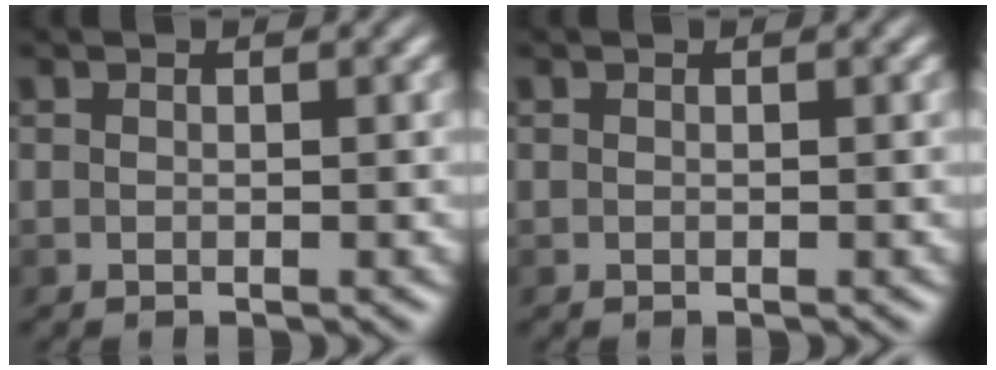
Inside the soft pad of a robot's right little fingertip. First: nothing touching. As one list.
[{"total": 0.0}]